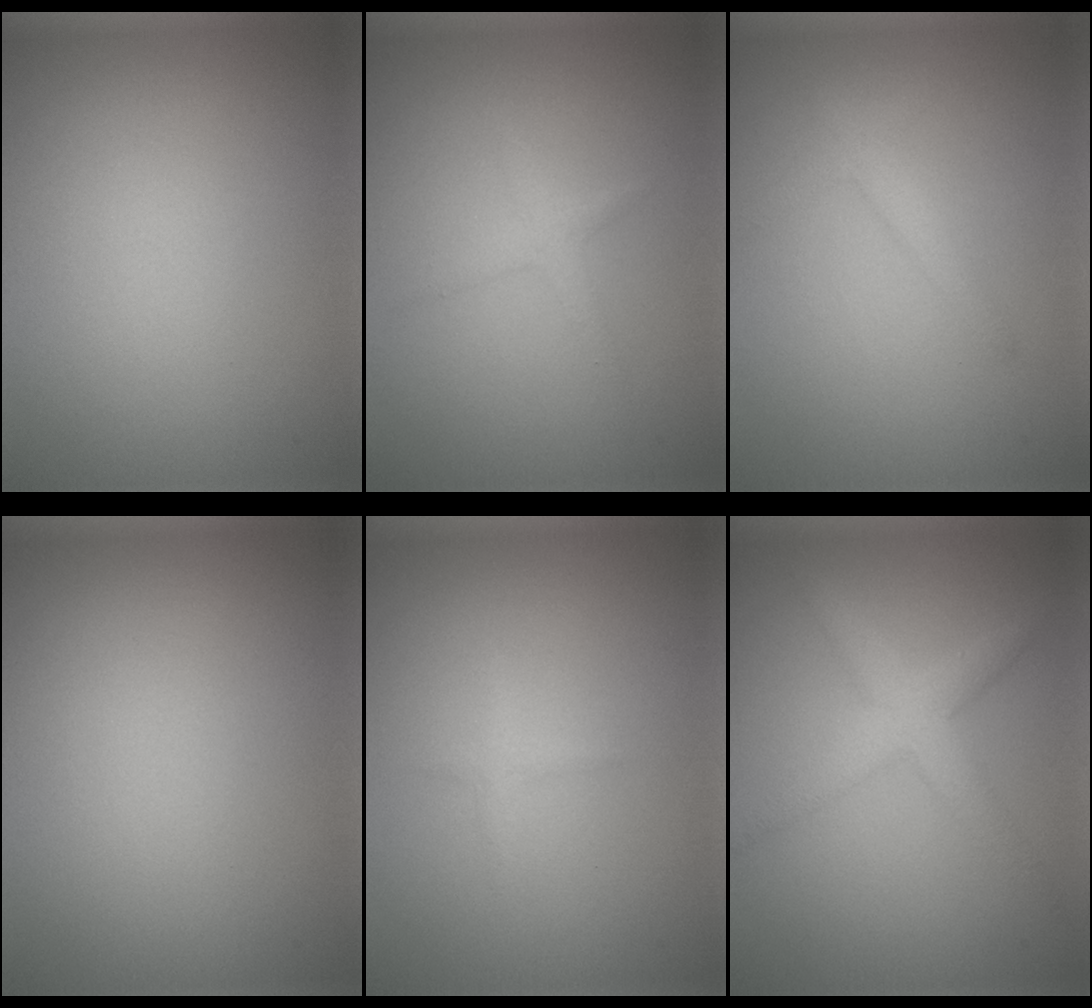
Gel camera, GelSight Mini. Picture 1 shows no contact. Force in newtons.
{"total": 1.3, "press": 1.3, "slide": 0.0}
{"total": 1.6, "press": 1.6, "slide": 0.1}
{"total": 0.0}
{"total": 0.7, "press": 0.7, "slide": 0.1}
{"total": 3.5, "press": 3.5, "slide": 0.1}